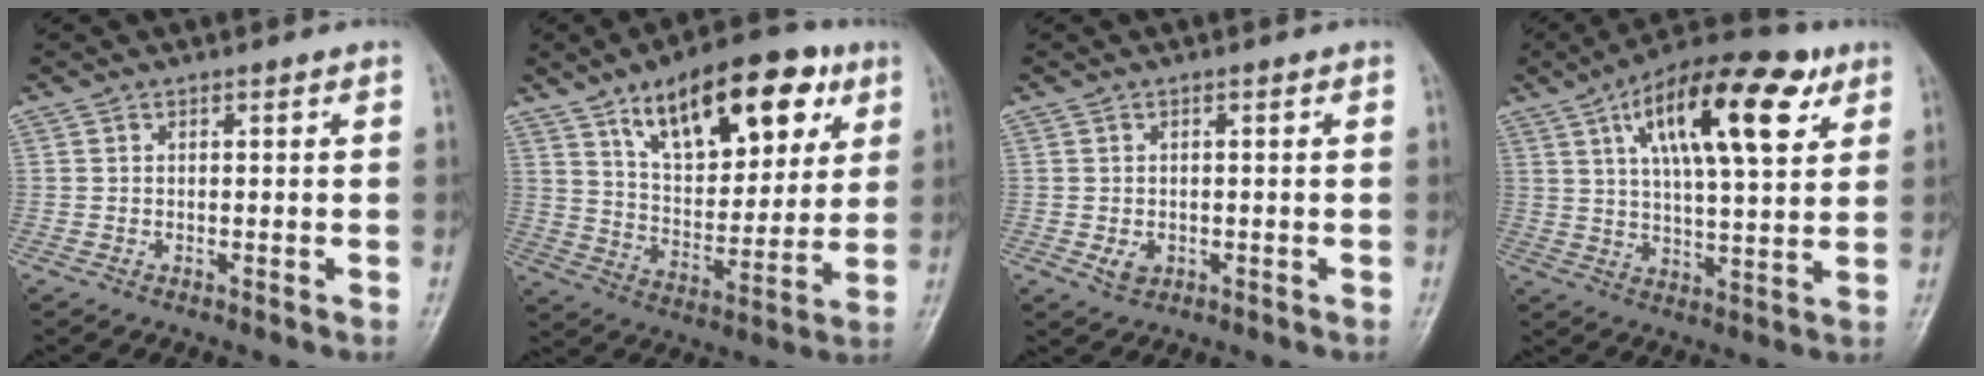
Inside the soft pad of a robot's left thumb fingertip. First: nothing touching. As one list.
[{"total": 21.6, "force": [10.8, 10.3, 15.6], "torque": [-0.191, -0.032, 0.178]}, {"total": 2.6, "force": [-0.6, 2.0, 1.5], "torque": [-0.019, 0.000, -0.005]}, {"total": 19.9, "force": [8.5, 7.3, 16.4], "torque": [-0.242, -0.011, 0.132]}]